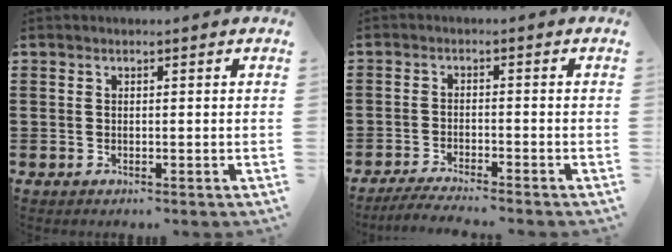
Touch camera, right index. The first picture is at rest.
{"total": 3.1, "force": [-3.1, -0.3, 0.7], "torque": [-0.012, -0.004, -0.061]}